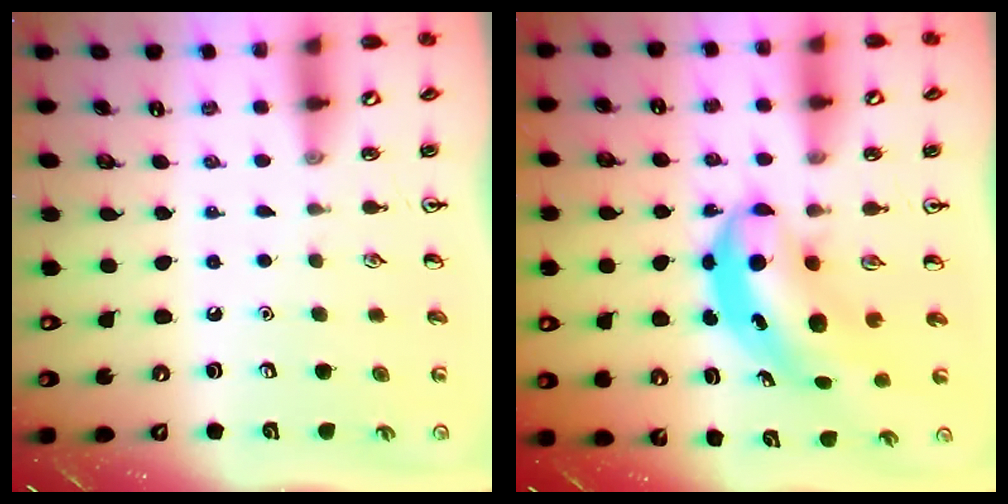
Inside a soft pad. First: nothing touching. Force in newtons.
{"total": 6.6, "press": 6.5, "slide": 1.5}